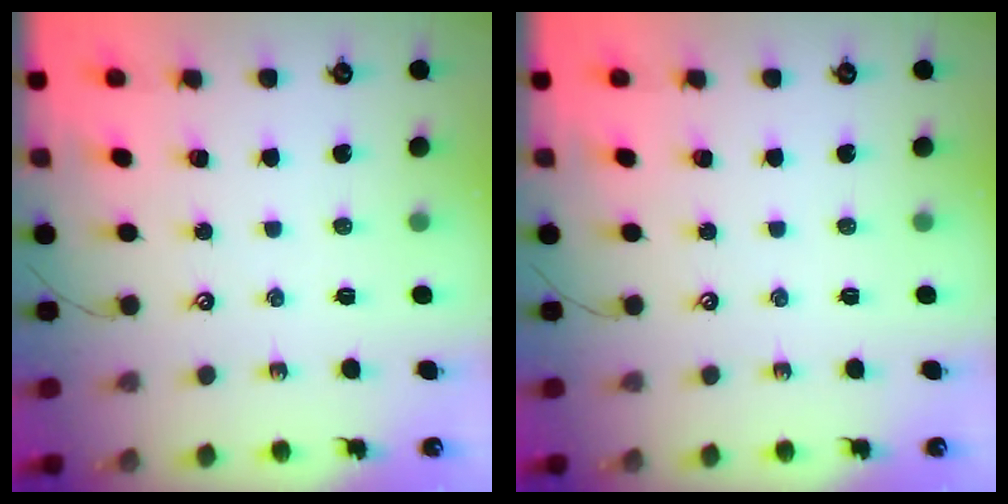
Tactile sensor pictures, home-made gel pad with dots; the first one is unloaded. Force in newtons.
{"total": 0.0}